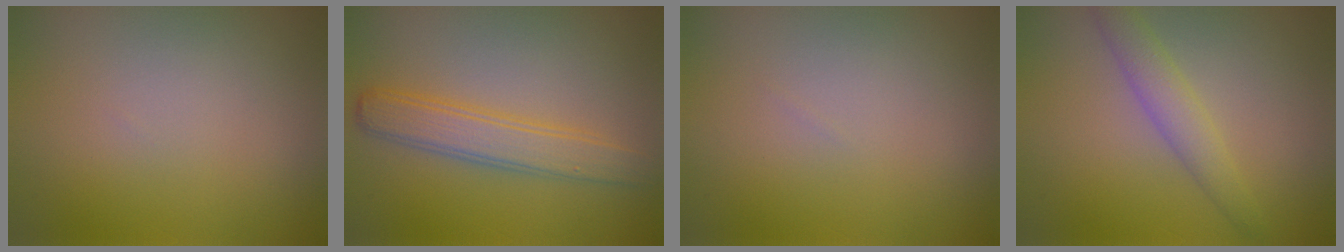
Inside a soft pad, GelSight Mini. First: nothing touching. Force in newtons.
{"total": 3.5, "press": 3.5, "slide": 0.0}
{"total": 0.0}
{"total": 2.6, "press": 2.6, "slide": 0.0}